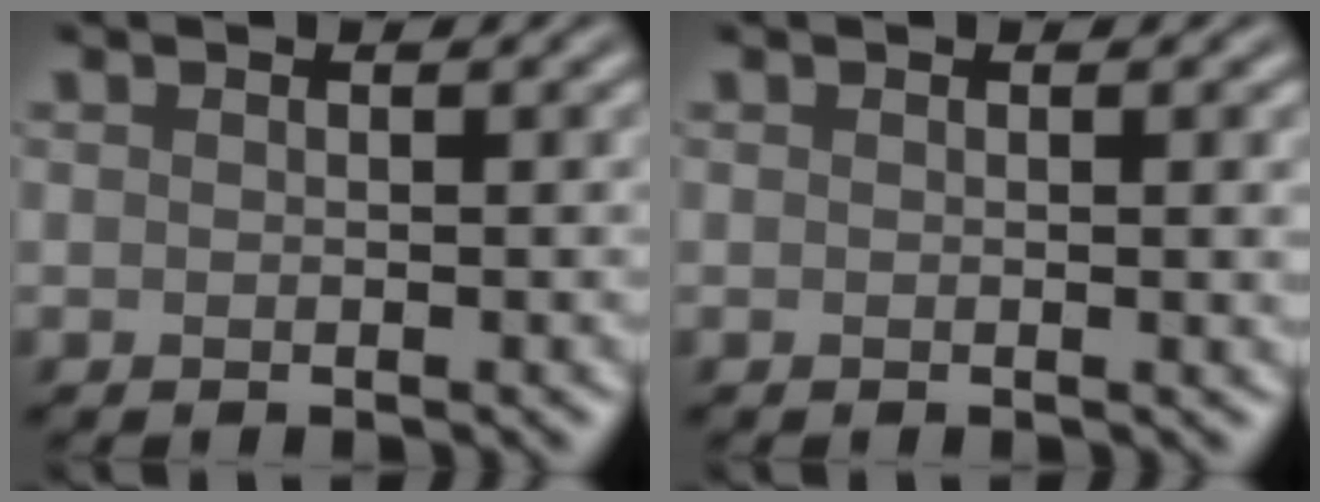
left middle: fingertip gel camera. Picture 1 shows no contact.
{"total": 1.3, "force": [0.1, 0.3, 1.3], "torque": [-0.012, 0.000, -0.001]}